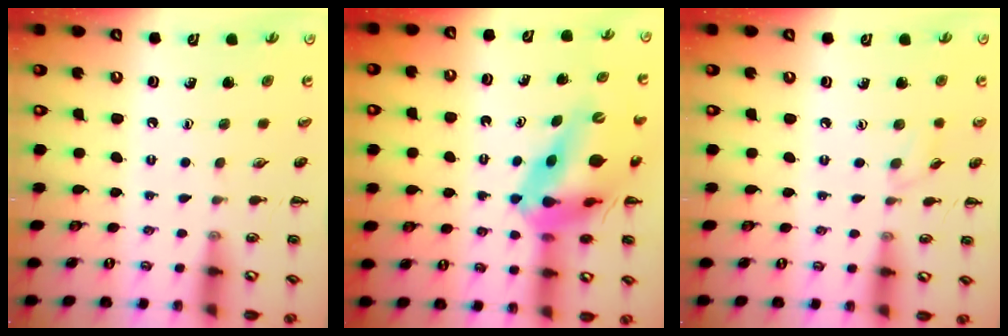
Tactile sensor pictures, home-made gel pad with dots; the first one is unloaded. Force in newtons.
{"total": 14.4, "press": 13.8, "slide": 4.3}
{"total": 3.4, "press": 3.1, "slide": 1.3}